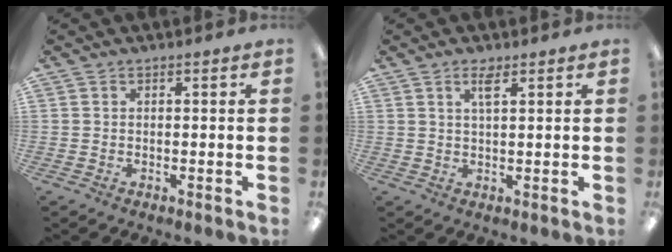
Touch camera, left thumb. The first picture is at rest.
{"total": 3.2, "force": [1.9, 0.9, 2.3], "torque": [-0.045, 0.001, 0.031]}